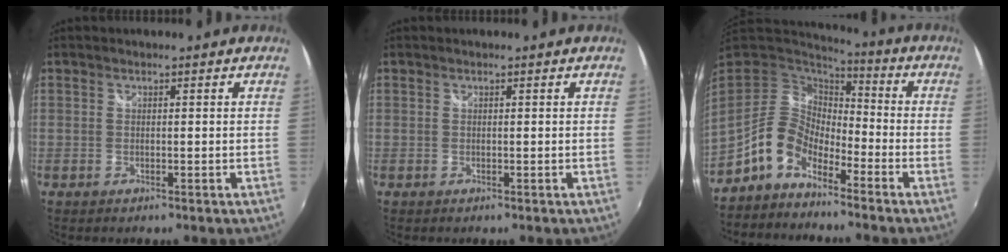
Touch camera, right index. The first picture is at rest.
{"total": 0.0}
{"total": 9.8, "force": [-6.3, 5.4, 5.1], "torque": [-0.099, 0.017, -0.122]}